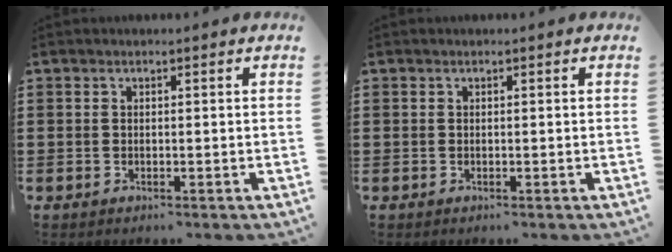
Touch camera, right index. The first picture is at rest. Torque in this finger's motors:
{"motor_torque": [0.43, 0.68, 0.00, 0.00]}